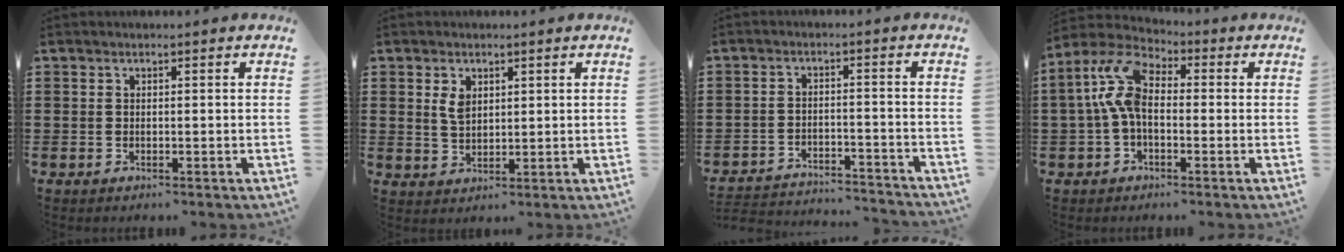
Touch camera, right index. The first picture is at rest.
{"total": 3.0, "force": [1.3, 1.8, 2.1], "torque": [-0.047, 0.005, 0.024]}
{"total": 3.5, "force": [-3.5, 0.4, 0.5], "torque": [-0.013, 0.004, -0.075]}
{"total": 8.1, "force": [1.0, 4.8, 6.5], "torque": [-0.168, 0.000, 0.009]}